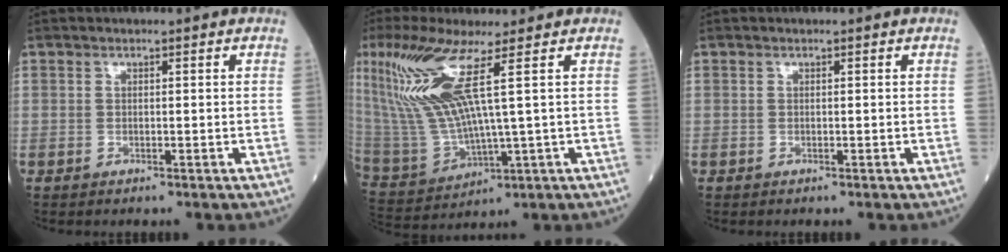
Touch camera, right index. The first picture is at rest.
{"total": 13.3, "force": [5.5, 0.7, 12.1], "torque": [-0.288, -0.005, 0.119]}
{"total": 0.0}